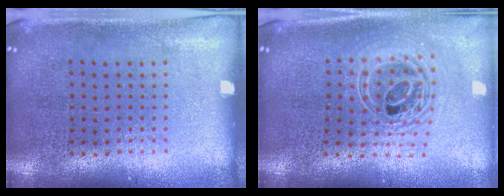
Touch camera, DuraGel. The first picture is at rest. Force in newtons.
{"total": 2.2, "press": 1.7, "slide": 1.5}